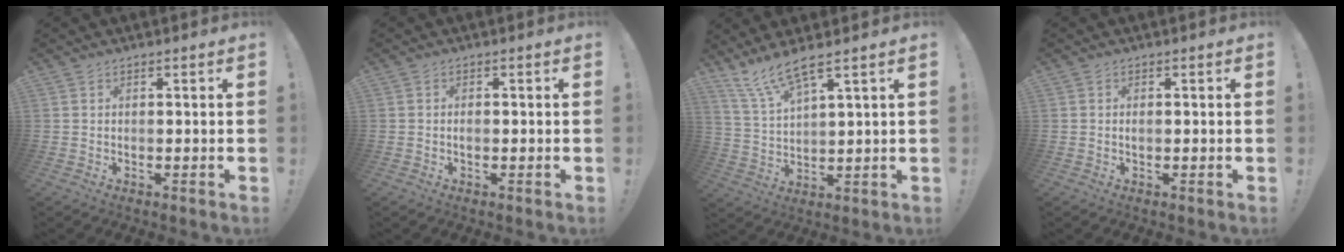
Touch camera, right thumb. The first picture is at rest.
{"total": 0.9, "force": [-0.4, 0.5, 0.6], "torque": [-0.015, 0.003, -0.007]}
{"total": 9.0, "force": [7.0, 1.4, 5.6], "torque": [-0.112, -0.033, 0.128]}
{"total": 0.6, "force": [-0.1, 0.3, 0.5], "torque": [-0.013, 0.003, -0.002]}